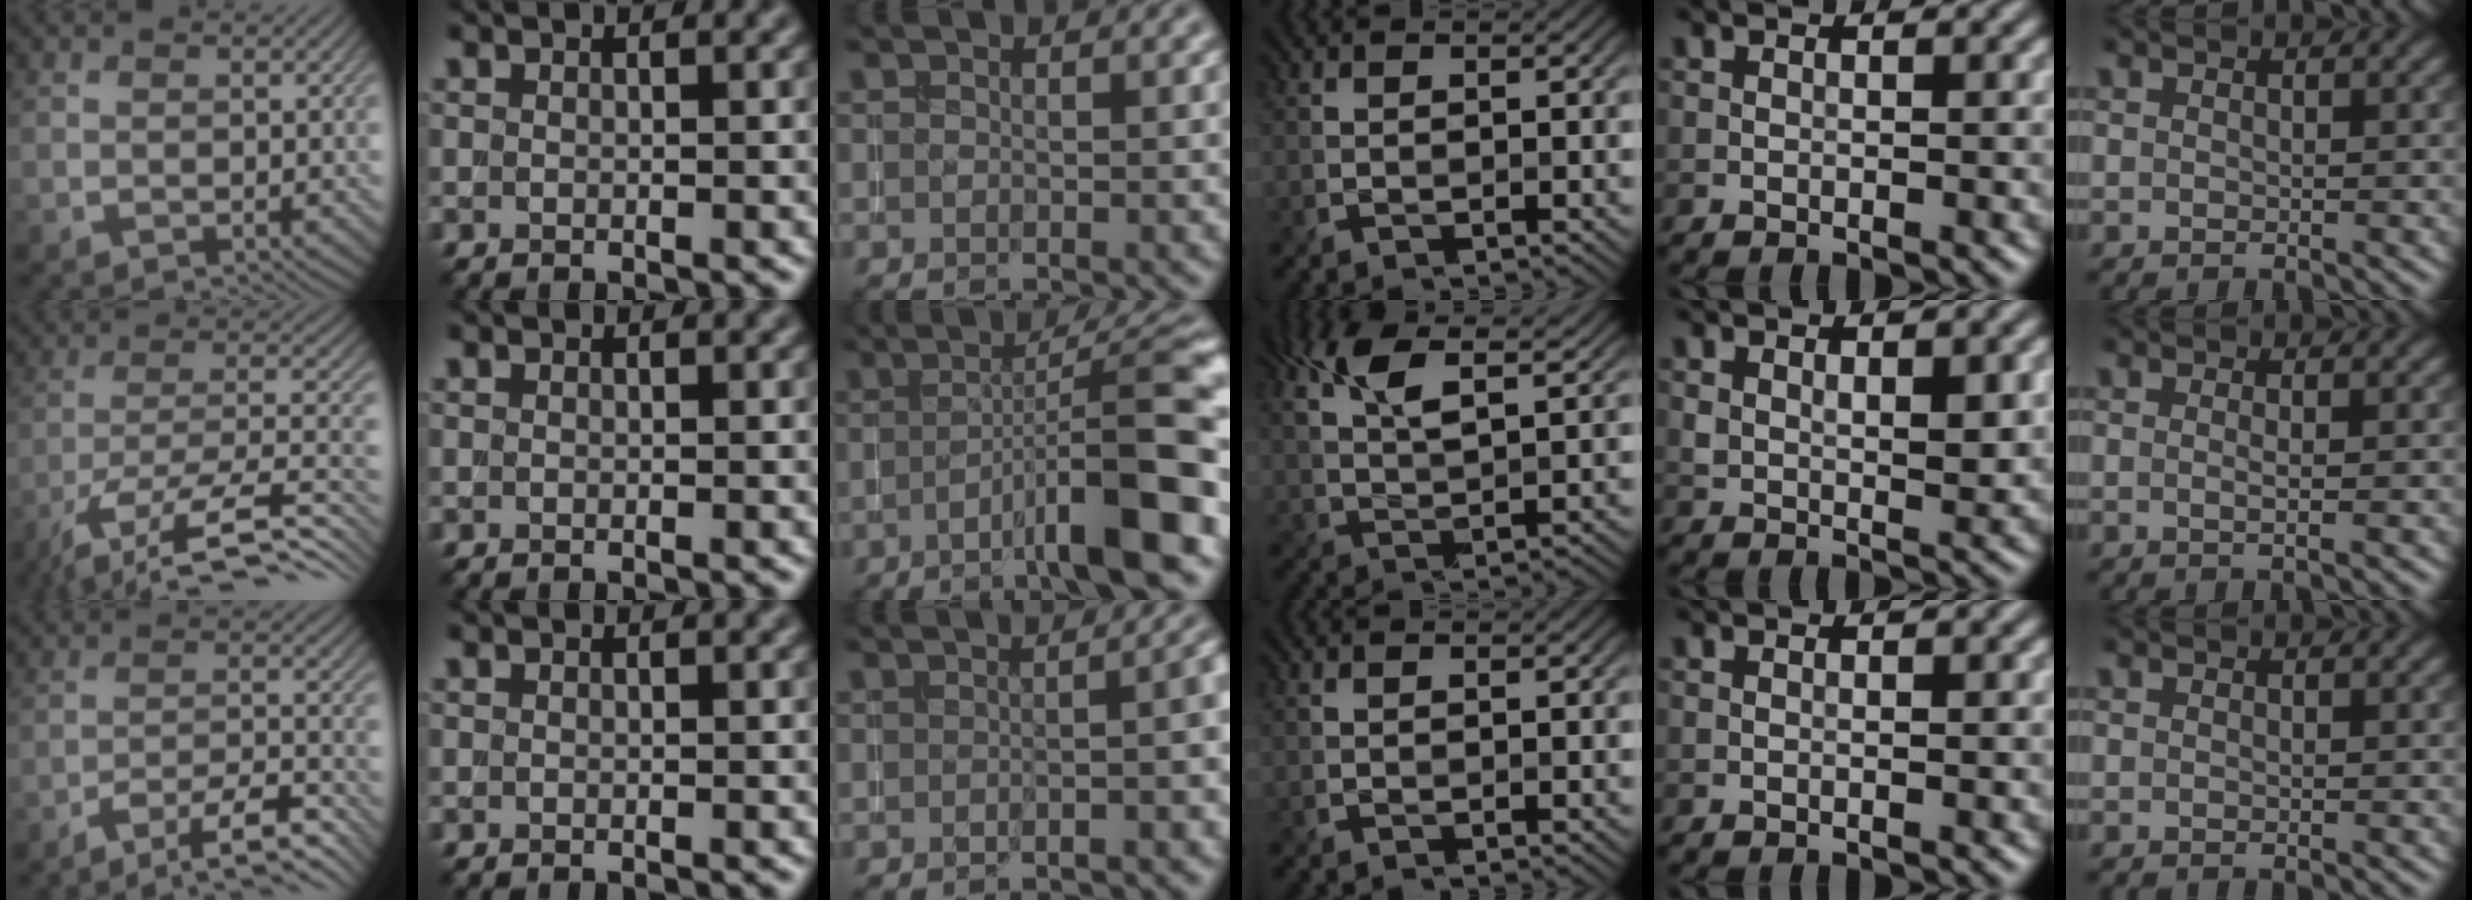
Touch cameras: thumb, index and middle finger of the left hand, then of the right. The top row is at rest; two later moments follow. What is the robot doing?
{"motion": "extract", "object": "backpack"}